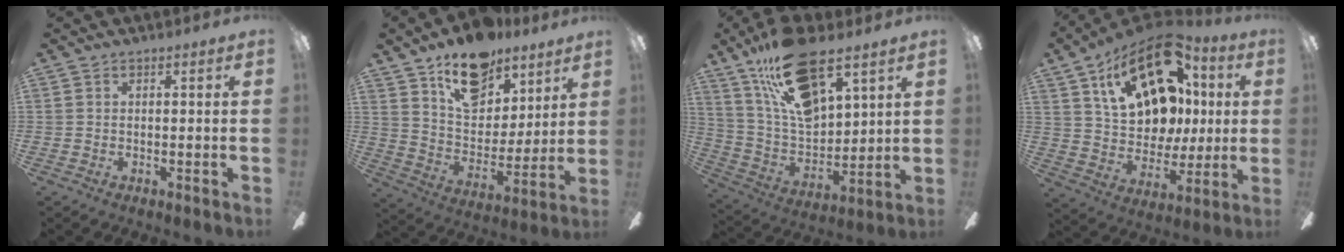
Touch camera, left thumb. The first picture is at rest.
{"total": 17.5, "force": [12.0, 10.1, 7.7], "torque": [-0.116, -0.074, 0.218]}
{"total": 20.3, "force": [12.9, 8.6, 13.1], "torque": [-0.243, -0.063, 0.228]}
{"total": 24.1, "force": [11.2, 15.2, 15.0], "torque": [-0.244, -0.046, 0.204]}